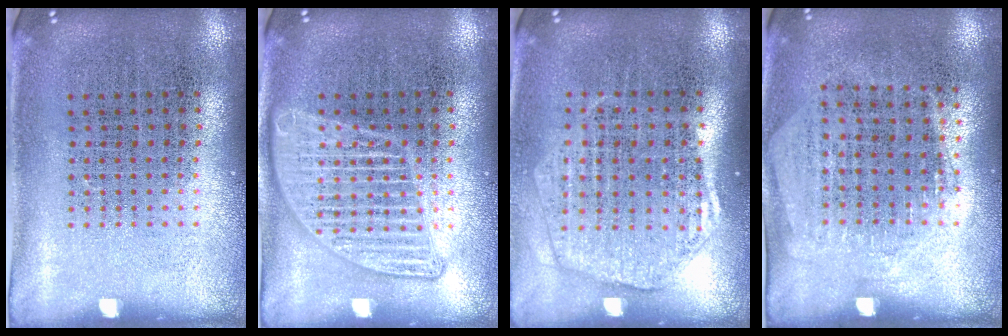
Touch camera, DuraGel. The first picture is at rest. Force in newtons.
{"total": 2.8, "press": 2.7, "slide": 0.3}
{"total": 1.9, "press": 1.7, "slide": 0.8}
{"total": 1.3, "press": 1.1, "slide": 0.6}